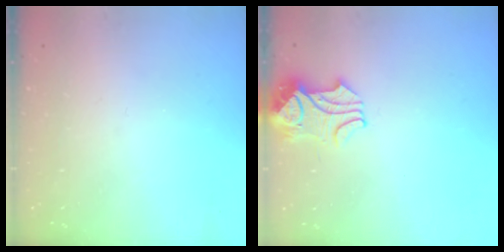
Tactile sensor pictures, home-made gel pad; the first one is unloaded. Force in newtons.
{"total": 2.2, "press": 2.1, "slide": 0.6}